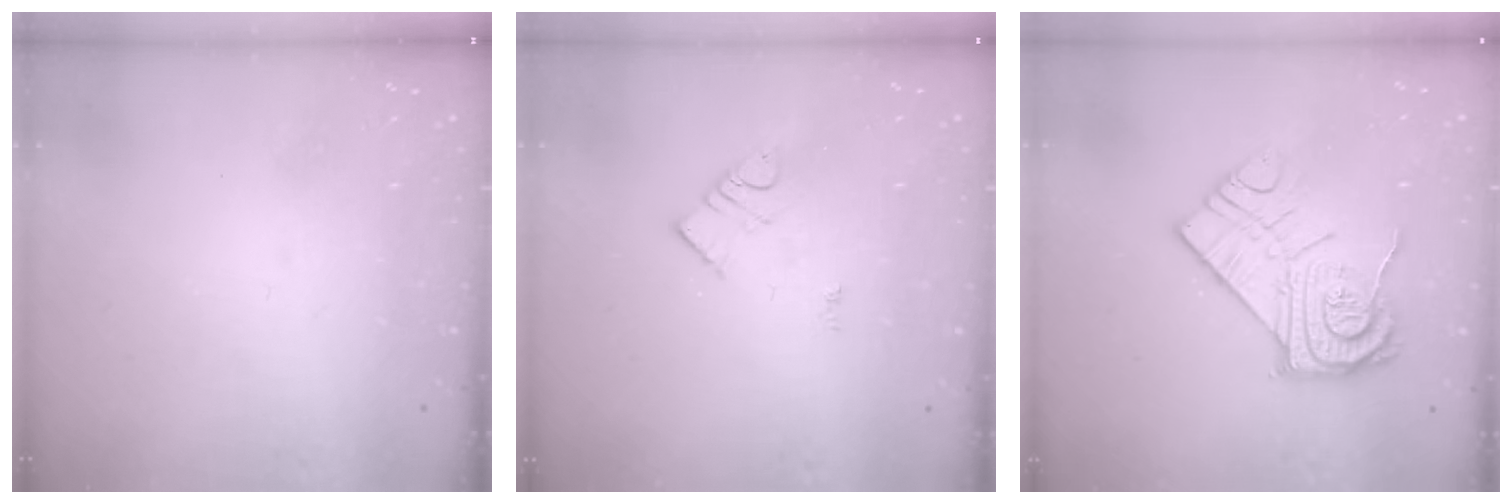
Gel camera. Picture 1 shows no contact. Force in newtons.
{"total": 3.6, "press": 3.6, "slide": 0.4}
{"total": 14.9, "press": 14.8, "slide": 1.2}